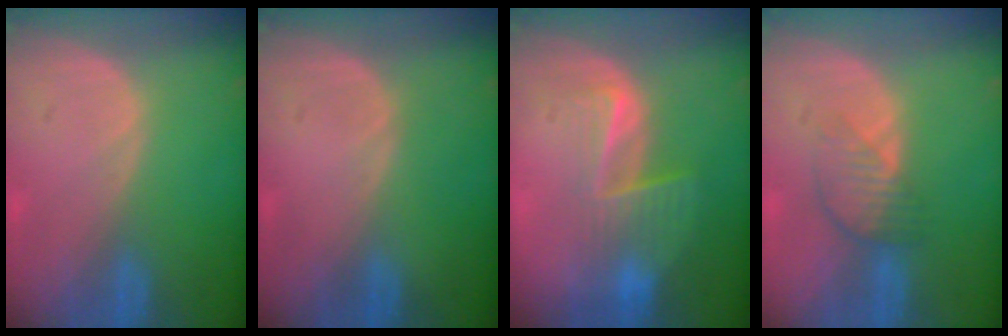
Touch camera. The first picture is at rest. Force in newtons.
{"total": 0.0}
{"total": 6.7, "press": 5.7, "slide": 3.5}
{"total": 3.9, "press": 3.6, "slide": 1.4}